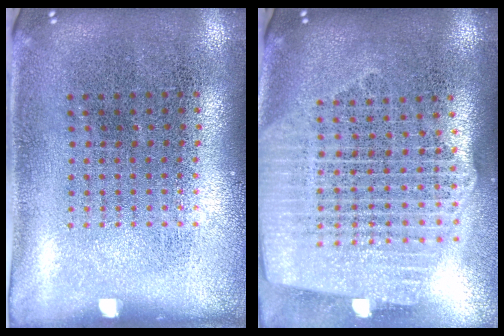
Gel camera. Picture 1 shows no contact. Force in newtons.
{"total": 2.5, "press": 2.1, "slide": 1.3}